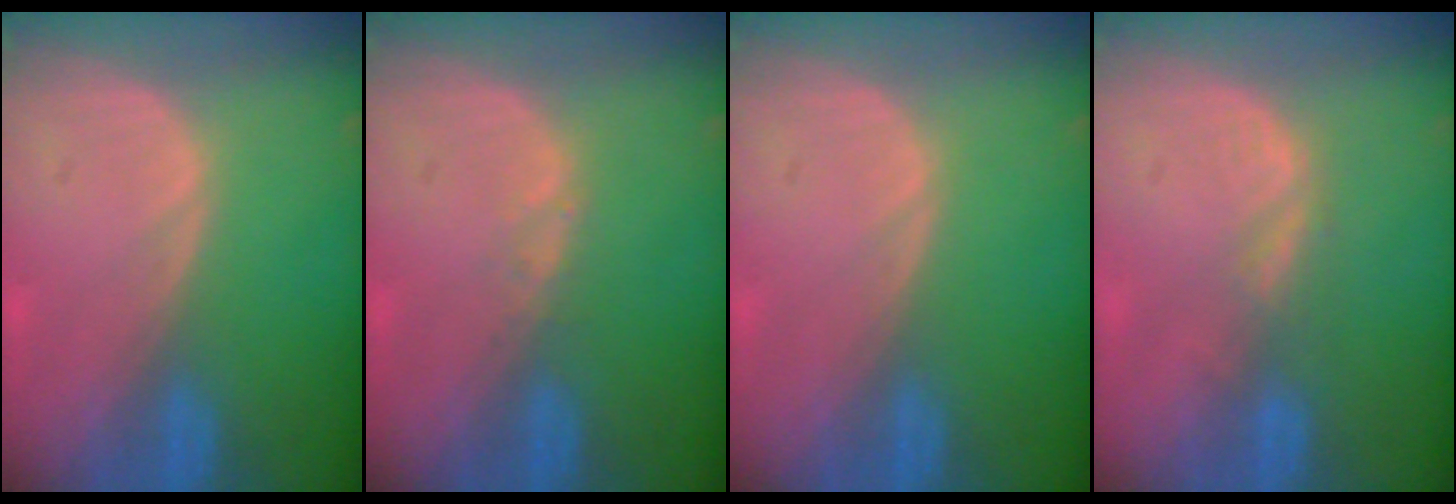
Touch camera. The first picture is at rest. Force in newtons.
{"total": 0.8, "press": 0.7, "slide": 0.1}
{"total": 0.0}
{"total": 2.7, "press": 2.1, "slide": 1.7}